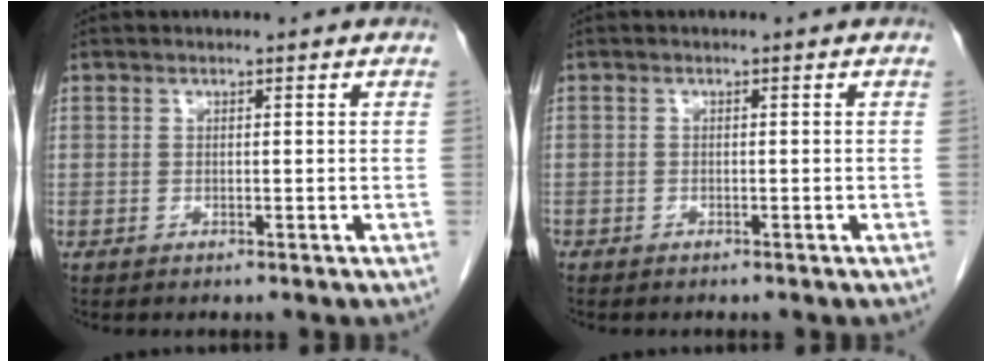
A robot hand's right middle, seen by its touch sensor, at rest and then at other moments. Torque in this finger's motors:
{"motor_torque": [0.25, -0.13, 0.05, -0.09]}